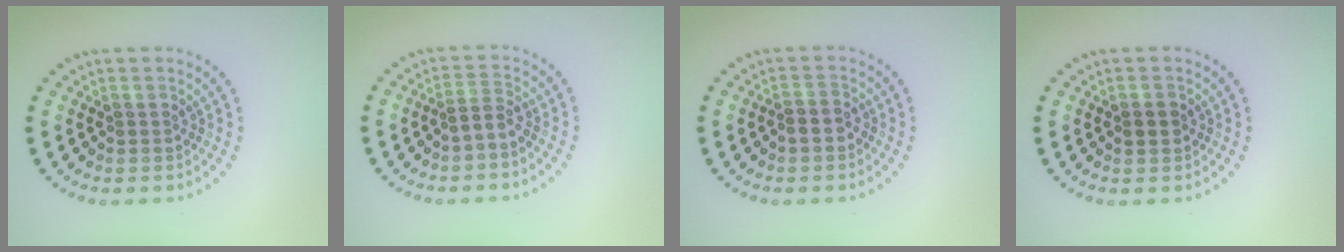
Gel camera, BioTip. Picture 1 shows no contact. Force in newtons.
{"total": 1.4, "press": 1.0, "slide": 1.0}
{"total": 1.5, "press": 1.3, "slide": 0.7}
{"total": 1.7, "press": 1.7, "slide": 0.1}